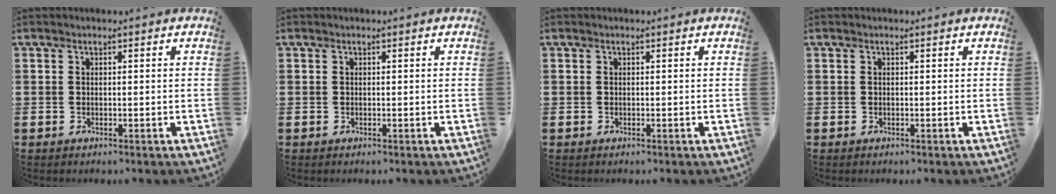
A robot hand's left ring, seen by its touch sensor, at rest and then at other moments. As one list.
[{"total": 0.0}, {"total": 0.0}, {"total": 0.0}]